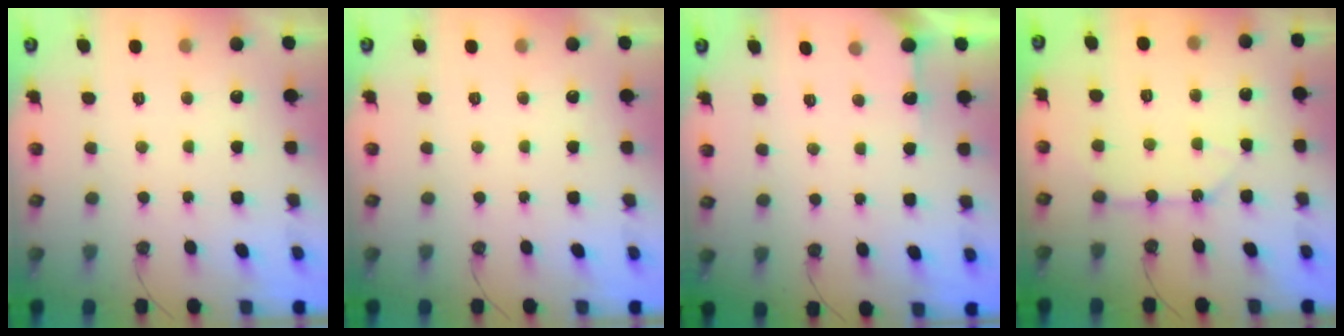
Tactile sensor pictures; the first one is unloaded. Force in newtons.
{"total": 0.0}
{"total": 4.7, "press": 4.6, "slide": 0.5}
{"total": 9.0, "press": 8.9, "slide": 1.1}